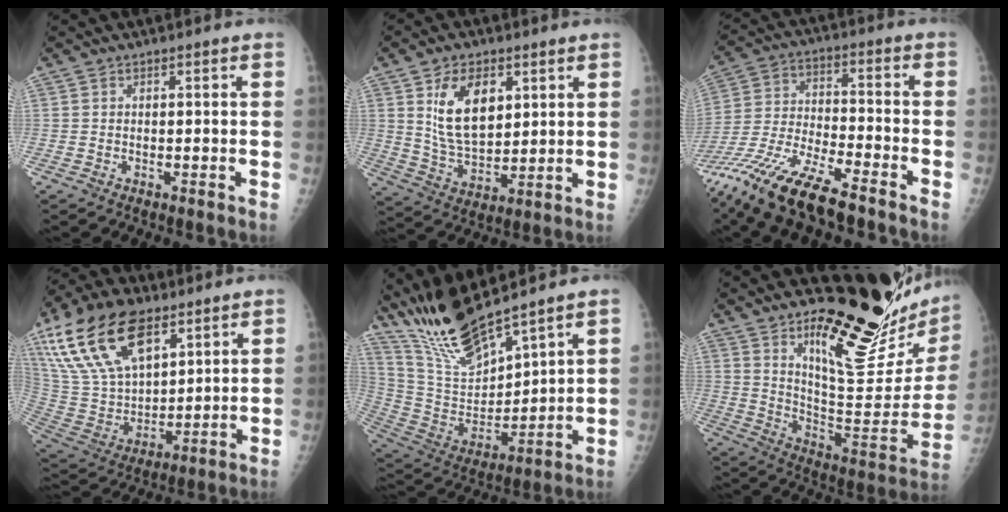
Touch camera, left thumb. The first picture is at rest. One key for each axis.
{"total": 12.6, "fx": 4.5, "fy": 7.3, "fz": 9.2, "tx": -0.134, "ty": -0.026, "tz": 0.095}
{"total": 18.0, "fx": -13.6, "fy": 4.2, "fz": 11.0, "tx": -0.250, "ty": 0.020, "tz": -0.260}
{"total": 22.5, "fx": 12.5, "fy": 11.8, "fz": 14.6, "tx": -0.272, "ty": -0.029, "tz": 0.243}
{"total": 15.7, "fx": 13.7, "fy": 2.3, "fz": 7.2, "tx": -0.127, "ty": -0.068, "tz": 0.281}
{"total": 25.4, "fx": 18.4, "fy": 6.2, "fz": 16.3, "tx": -0.198, "ty": -0.158, "tz": 0.272}